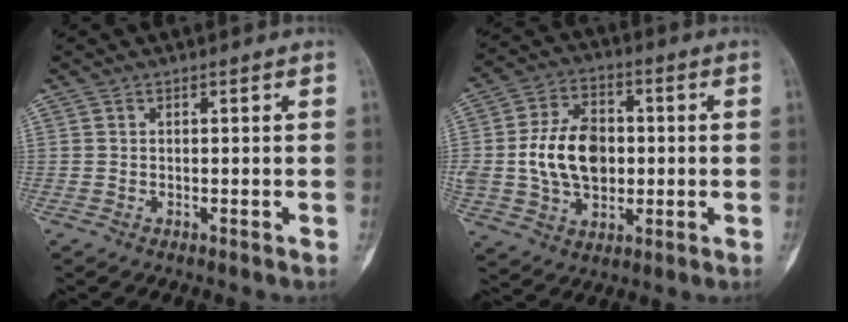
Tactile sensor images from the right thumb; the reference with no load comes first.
{"total": 14.2, "force": [0.0, 9.9, 10.1], "torque": [-0.158, 0.013, 0.004]}